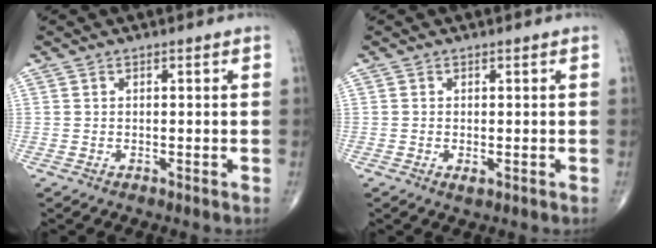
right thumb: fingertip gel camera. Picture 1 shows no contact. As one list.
[{"total": 1.0, "force": [-0.3, 0.4, 0.9], "torque": [-0.016, -0.004, -0.003]}]